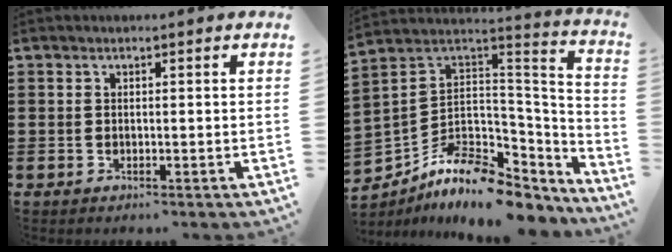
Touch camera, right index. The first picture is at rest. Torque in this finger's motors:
{"motor_torque": [-1.65, 0.48, 0.04, -0.12]}